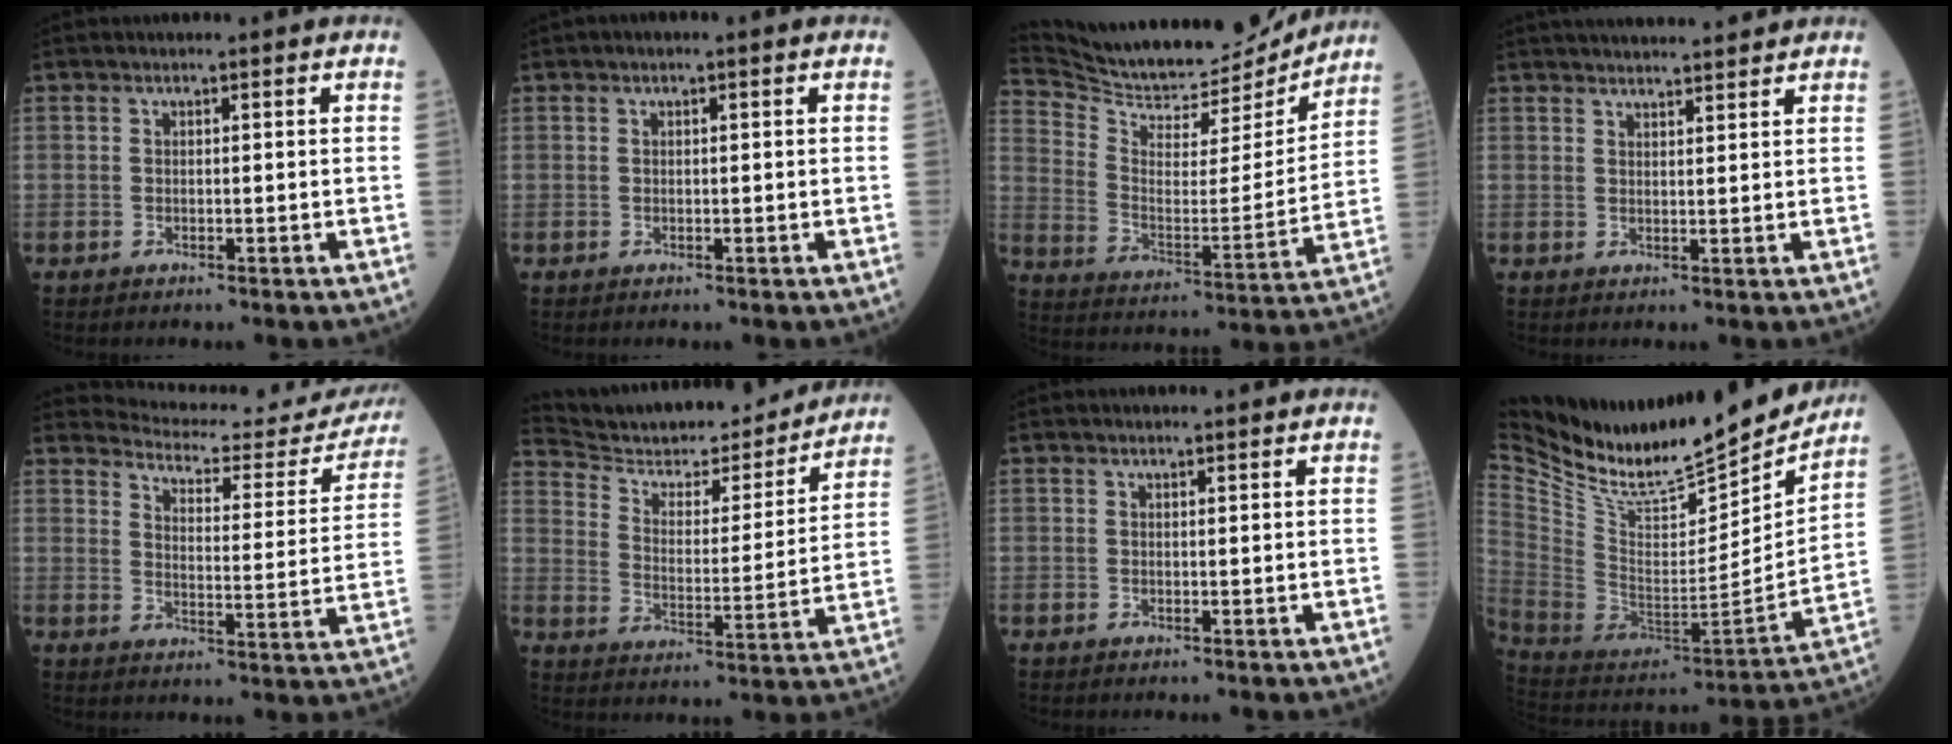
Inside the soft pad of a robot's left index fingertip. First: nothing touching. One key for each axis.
{"total": 0.5, "fx": 0.0, "fy": 0.0, "fz": 0.5, "tx": -0.007, "ty": 0.004, "tz": -0.002}
{"total": 20.4, "fx": 19.6, "fy": 3.8, "fz": 4.1, "tx": -0.084, "ty": -0.037, "tz": 0.302}
{"total": 9.7, "fx": 9.2, "fy": 0.7, "fz": 3.1, "tx": -0.044, "ty": 0.018, "tz": 0.123}
{"total": 19.0, "fx": 18.7, "fy": 2.2, "fz": 2.3, "tx": -0.021, "ty": -0.084, "tz": 0.214}
{"total": 21.7, "fx": 20.2, "fy": 4.1, "fz": 6.6, "tx": -0.105, "ty": -0.018, "tz": 0.288}
{"total": 1.2, "fx": 1.2, "fy": 0.0, "fz": 0.3, "tx": -0.004, "ty": 0.007, "tz": 0.018}
{"total": 29.4, "fx": 25.3, "fy": 6.4, "fz": 13.5, "tx": -0.258, "ty": -0.053, "tz": 0.398}